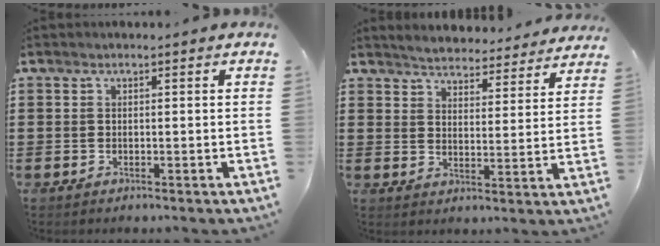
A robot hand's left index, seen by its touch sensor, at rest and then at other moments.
{"total": 4.1, "force": [4.1, -0.1, 0.0], "torque": [-0.022, -0.028, 0.070]}